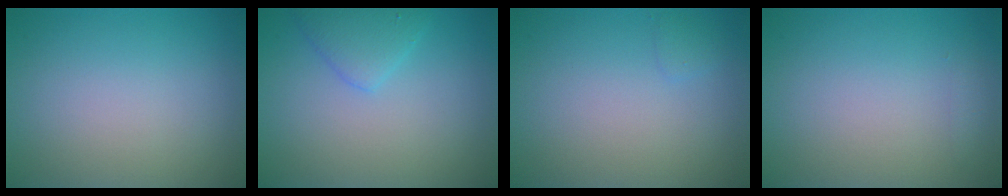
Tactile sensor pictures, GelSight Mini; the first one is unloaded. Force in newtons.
{"total": 2.2, "press": 2.2, "slide": 0.2}
{"total": 0.7, "press": 0.7, "slide": 0.1}
{"total": 0.6, "press": 0.6, "slide": 0.0}